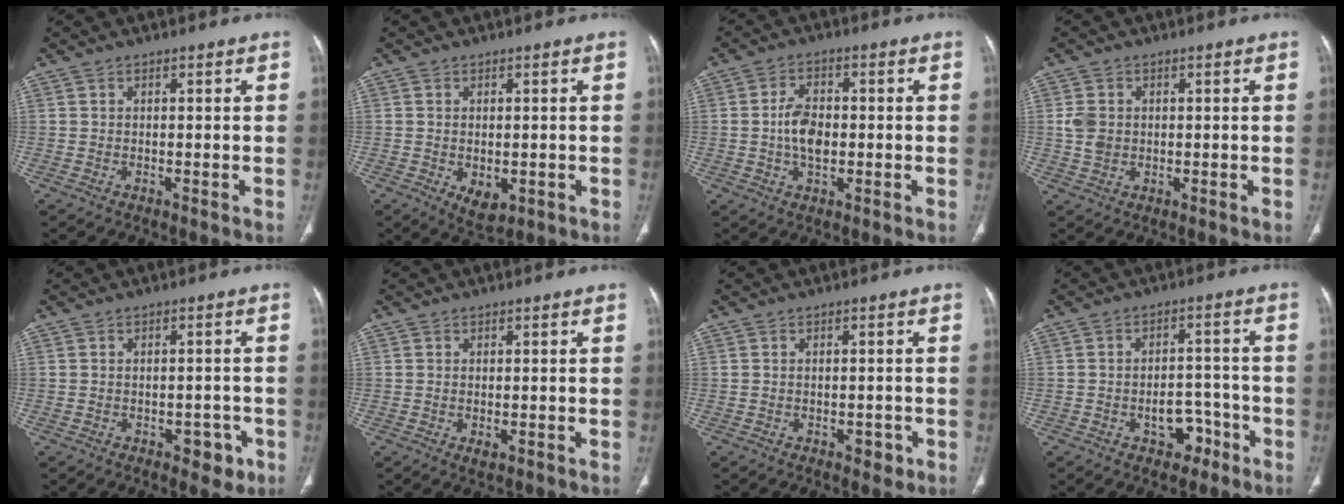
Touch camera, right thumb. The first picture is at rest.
{"total": 4.6, "force": [-1.1, 2.8, 3.5], "torque": [-0.047, -0.008, -0.005]}
{"total": 6.3, "force": [-0.5, 3.9, 5.0], "torque": [-0.085, 0.008, -0.012]}
{"total": 3.1, "force": [0.1, 2.6, 1.6], "torque": [-0.021, 0.005, 0.004]}
{"total": 4.2, "force": [-2.1, 2.6, 2.6], "torque": [-0.015, 0.013, -0.023]}
{"total": 1.0, "force": [-0.2, 0.6, 0.7], "torque": [-0.015, -0.003, -0.001]}
{"total": 2.2, "force": [-1.0, 1.4, 1.4], "torque": [-0.011, 0.005, -0.010]}
{"total": 6.3, "force": [-3.4, 4.4, 3.0], "torque": [-0.016, 0.044, -0.044]}